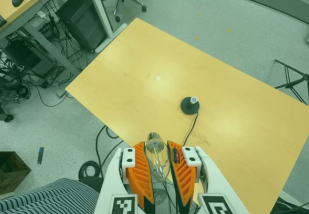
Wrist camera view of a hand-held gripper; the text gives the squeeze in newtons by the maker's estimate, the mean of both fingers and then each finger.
{"total": 23.0, "left": 26.4, "right": 19.7}